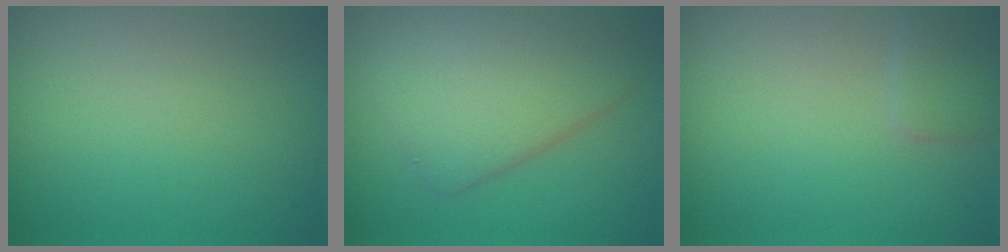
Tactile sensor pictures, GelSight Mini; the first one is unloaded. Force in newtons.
{"total": 6.6, "press": 6.6, "slide": 0.1}
{"total": 1.5, "press": 1.5, "slide": 0.1}